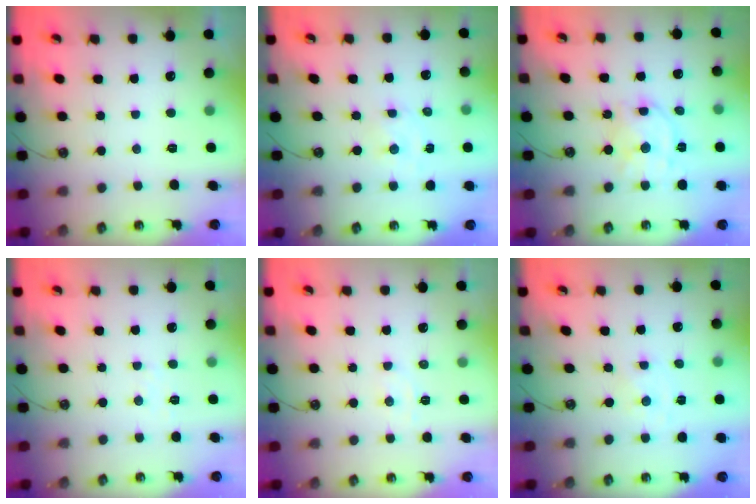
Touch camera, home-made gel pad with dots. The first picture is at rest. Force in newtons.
{"total": 1.0, "press": 1.0, "slide": 0.2}
{"total": 12.6, "press": 12.5, "slide": 0.9}
{"total": 3.7, "press": 3.7, "slide": 0.5}
{"total": 3.5, "press": 3.4, "slide": 0.5}
{"total": 0.0}